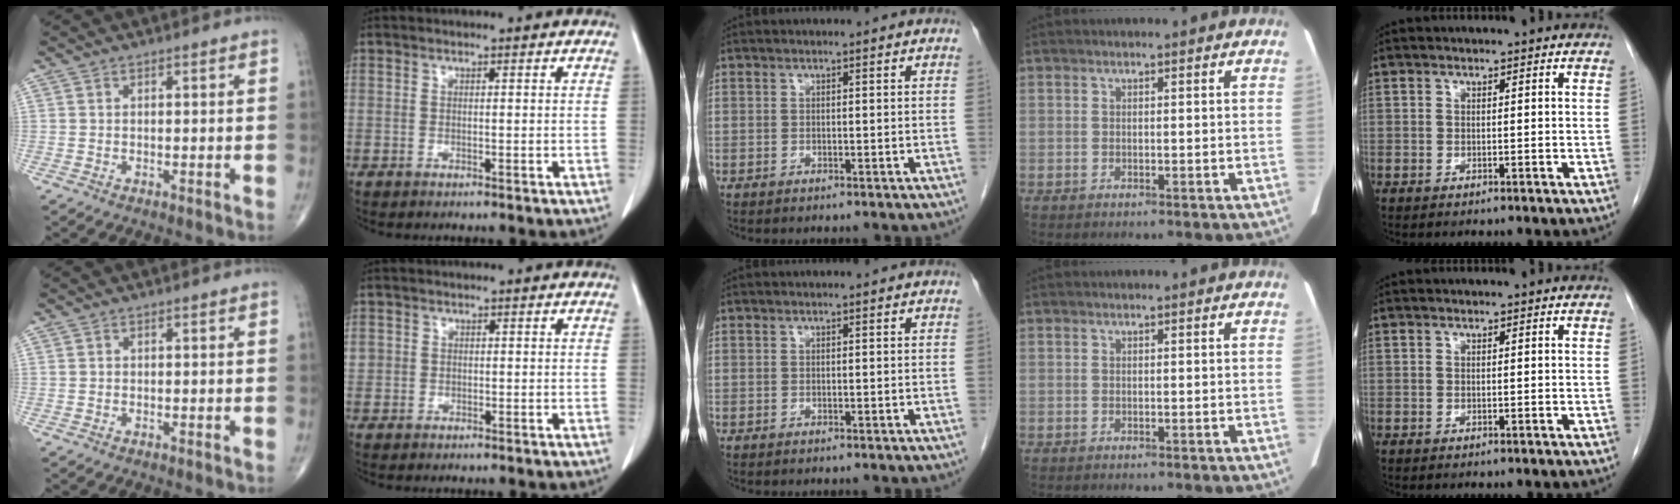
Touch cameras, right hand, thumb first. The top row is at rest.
{"index": {"total": 1.8, "force": [0.2, 1.7, 0.5], "torque": [-0.004, 0.009, 0.007]}}